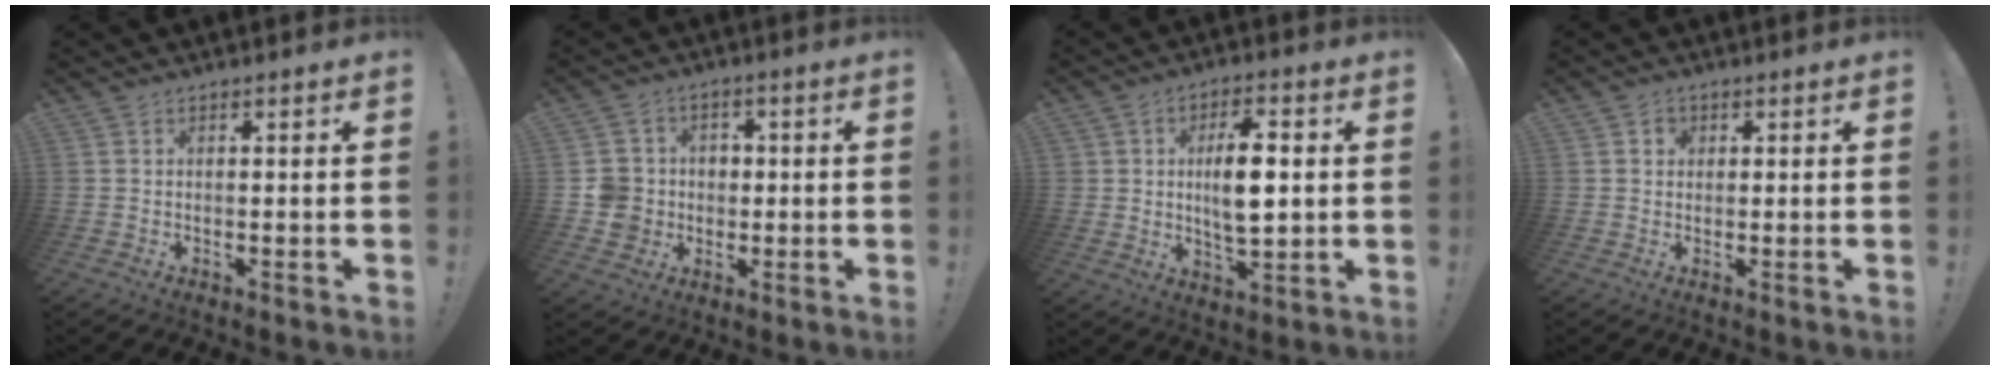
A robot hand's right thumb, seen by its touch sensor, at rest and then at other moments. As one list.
[{"total": 9.2, "force": [-1.0, 8.8, 2.5], "torque": [-0.045, 0.015, -0.014]}, {"total": 13.4, "force": [1.5, 9.1, 9.7], "torque": [-0.146, 0.006, 0.028]}, {"total": 1.8, "force": [0.5, 1.6, 0.6], "torque": [-0.007, -0.001, 0.008]}]